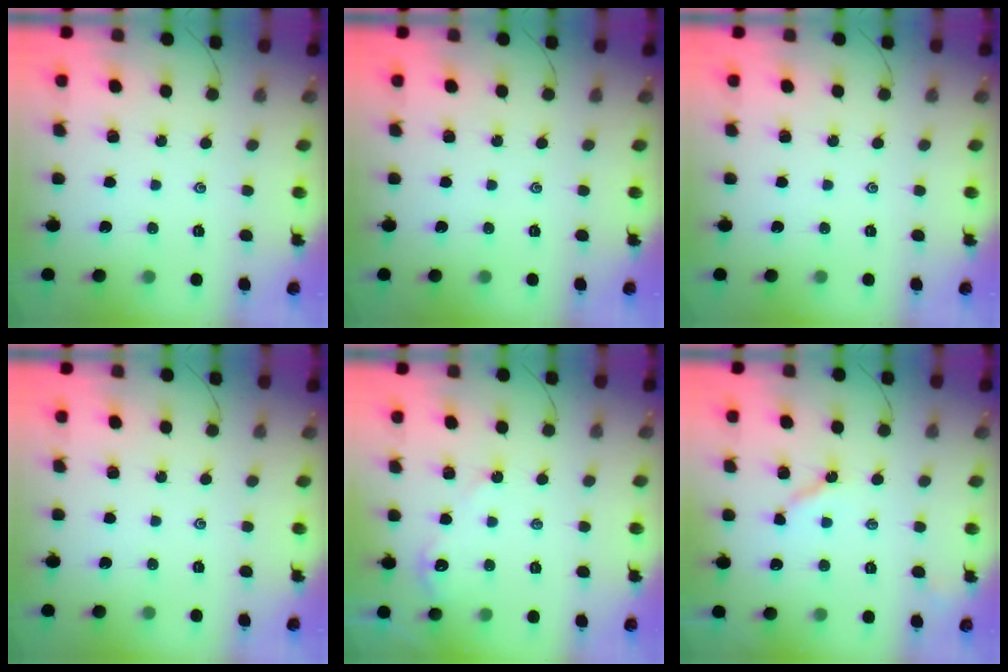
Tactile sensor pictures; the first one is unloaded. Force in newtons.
{"total": 0.0}
{"total": 0.0}
{"total": 0.0}
{"total": 3.4, "press": 3.4, "slide": 0.4}
{"total": 3.4, "press": 3.4, "slide": 0.2}